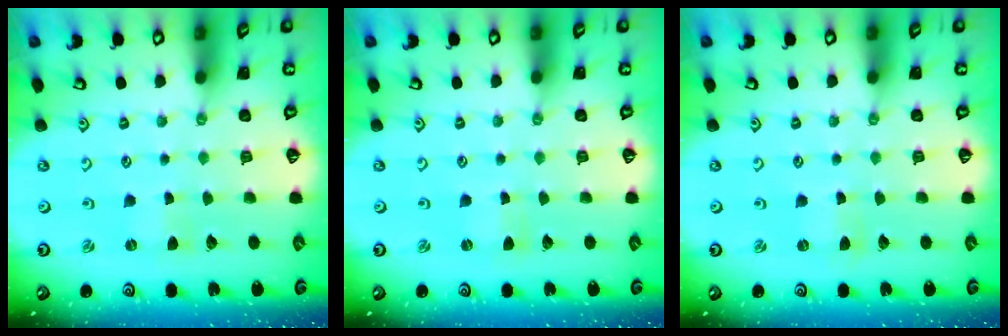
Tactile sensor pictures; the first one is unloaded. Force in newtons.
{"total": 0.0}
{"total": 0.0}